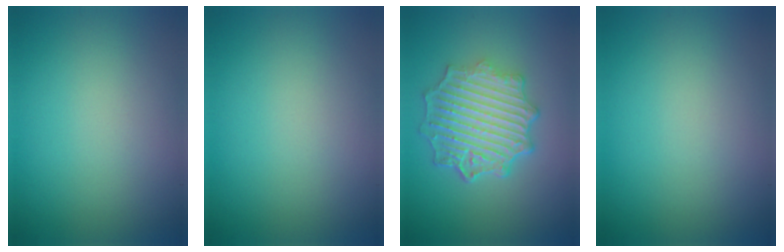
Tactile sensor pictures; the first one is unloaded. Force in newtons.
{"total": 0.0}
{"total": 6.4, "press": 5.3, "slide": 3.5}
{"total": 0.0}